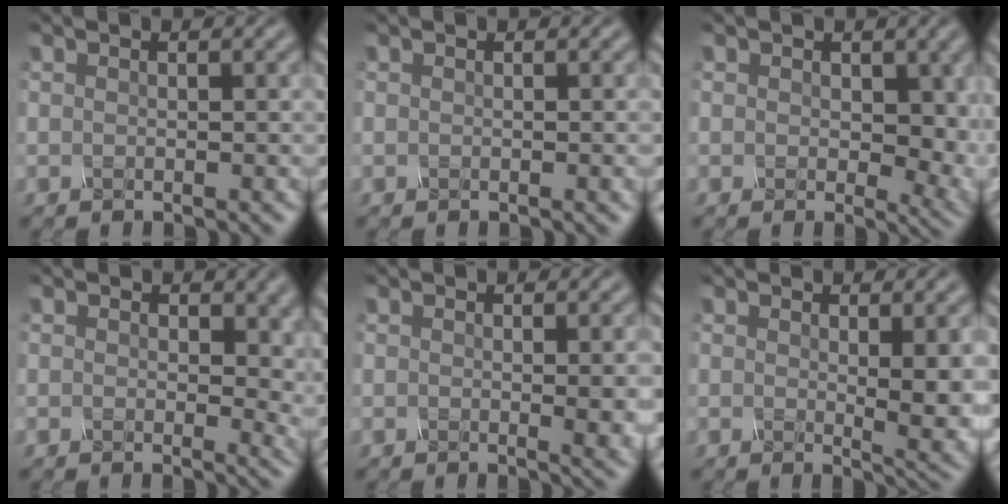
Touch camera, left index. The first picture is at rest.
{"total": 0.7, "force": [-0.1, 0.1, 0.7], "torque": [-0.008, 0.002, 0.000]}
{"total": 6.0, "force": [0.8, 3.8, 4.6], "torque": [-0.051, -0.012, 0.010]}
{"total": 4.6, "force": [1.0, 2.9, 3.5], "torque": [-0.029, -0.008, 0.010]}
{"total": 3.4, "force": [0.1, 0.8, 3.3], "torque": [-0.037, -0.003, 0.001]}
{"total": 4.6, "force": [0.6, 1.1, 4.4], "torque": [-0.056, -0.009, 0.013]}